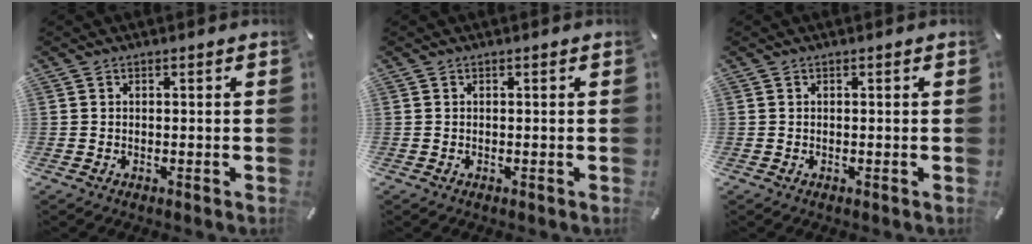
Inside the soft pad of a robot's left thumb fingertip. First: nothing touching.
{"total": 0.0}
{"total": 0.0}